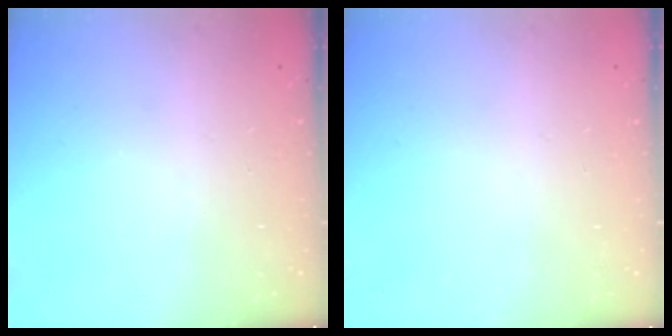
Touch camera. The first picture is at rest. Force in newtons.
{"total": 0.0}